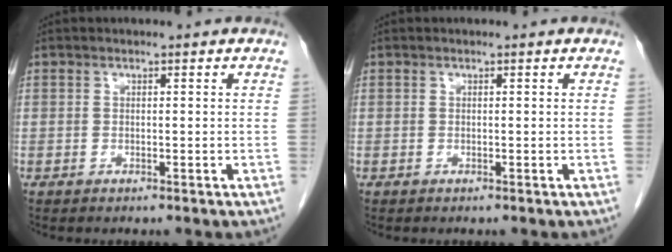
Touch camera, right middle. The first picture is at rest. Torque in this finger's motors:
{"motor_torque": [-0.01, 0.00, 0.00, 0.00]}